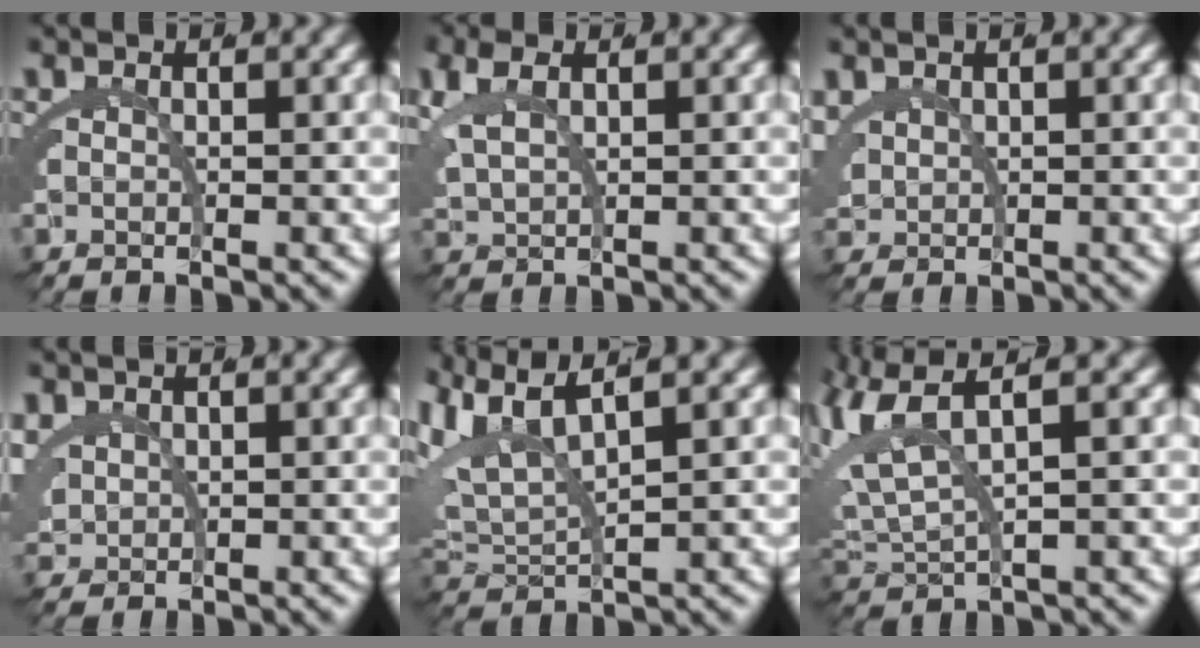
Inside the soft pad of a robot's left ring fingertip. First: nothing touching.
{"total": 2.7, "force": [2.0, 1.1, 1.5], "torque": [-0.038, 0.005, 0.041]}
{"total": 2.9, "force": [1.0, 2.5, 1.3], "torque": [-0.039, -0.008, 0.024]}
{"total": 3.3, "force": [1.2, 2.7, 1.4], "torque": [-0.044, -0.009, 0.030]}
{"total": 5.7, "force": [3.4, 2.4, 3.9], "torque": [-0.112, 0.001, 0.068]}
{"total": 5.3, "force": [2.4, 2.0, 4.3], "torque": [-0.104, 0.001, 0.053]}